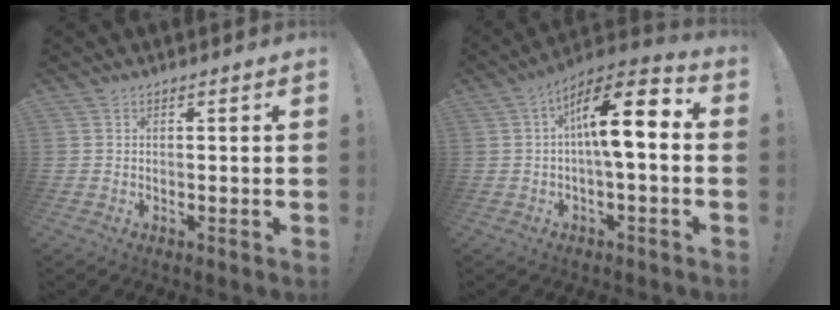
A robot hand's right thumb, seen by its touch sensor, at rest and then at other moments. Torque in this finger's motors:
{"motor_torque": [0.80, 2.31, 0.24, 0.26, 0.32]}